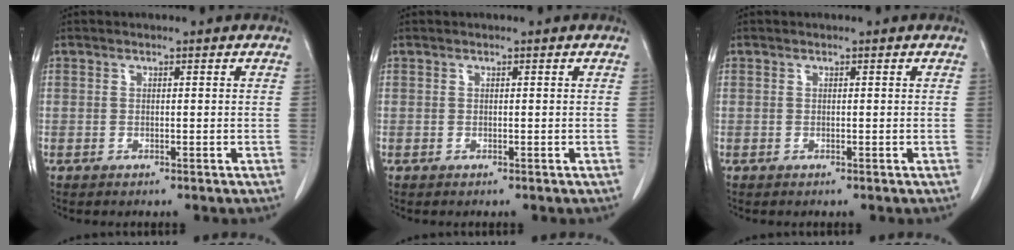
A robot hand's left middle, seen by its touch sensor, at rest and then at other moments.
{"total": 0.0}
{"total": 0.0}